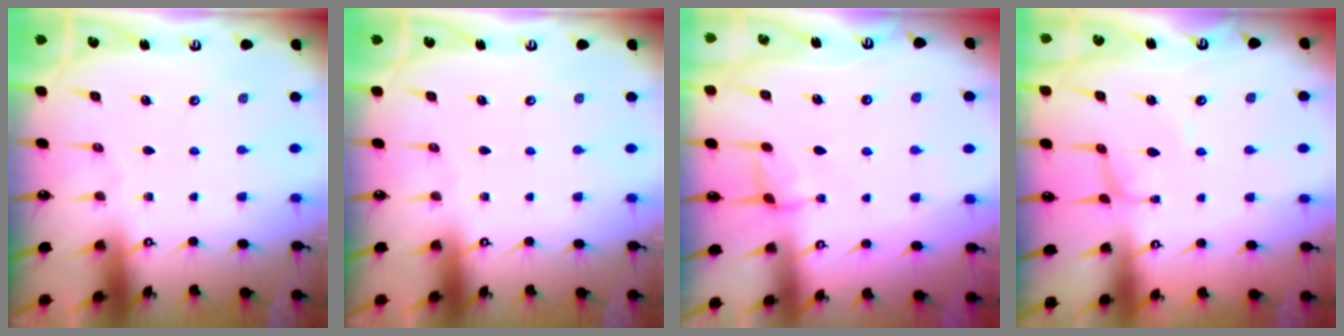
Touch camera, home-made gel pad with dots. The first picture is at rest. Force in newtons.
{"total": 0.0}
{"total": 2.7, "press": 2.7, "slide": 0.4}
{"total": 1.9, "press": 1.9, "slide": 0.0}